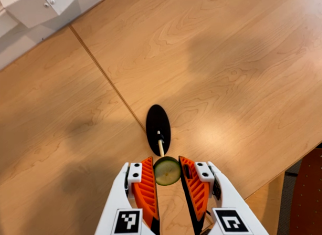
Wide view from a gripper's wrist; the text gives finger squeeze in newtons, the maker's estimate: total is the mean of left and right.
{"total": 7.6, "left": 7.7, "right": 7.6}